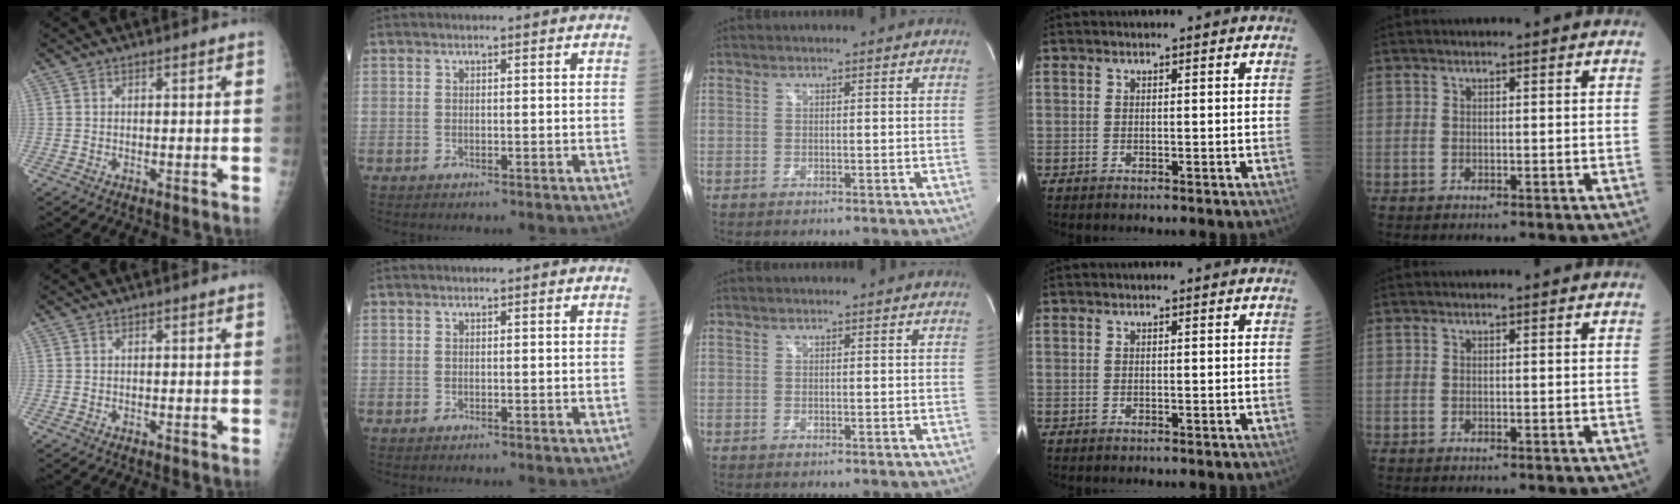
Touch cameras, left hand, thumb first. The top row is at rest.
{}